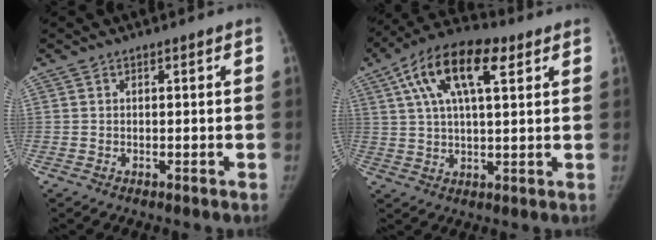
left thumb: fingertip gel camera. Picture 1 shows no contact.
{"total": 15.2, "force": [6.3, 6.3, 12.3], "torque": [-0.208, 0.014, 0.103]}